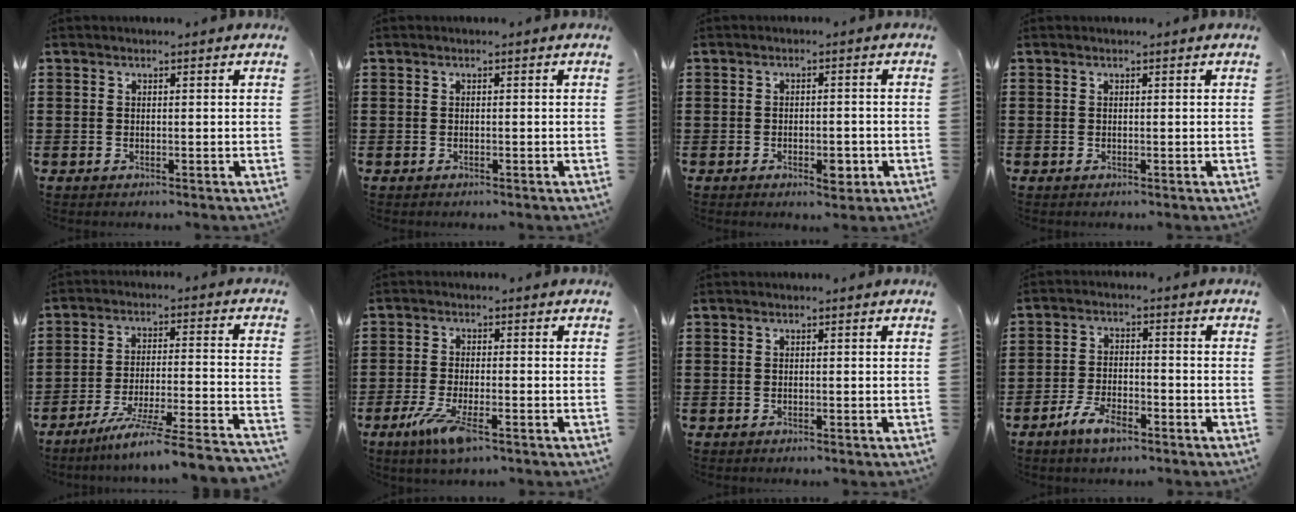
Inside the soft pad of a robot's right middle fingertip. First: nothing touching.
{"total": 0.0}
{"total": 3.0, "force": [-1.6, 1.3, 2.2], "torque": [-0.028, -0.002, -0.029]}
{"total": 0.0}
{"total": 8.3, "force": [-7.1, -0.9, 4.3], "torque": [-0.074, -0.015, -0.140]}
{"total": 5.7, "force": [-2.8, 1.2, 4.8], "torque": [-0.101, -0.013, -0.052]}
{"total": 0.0}
{"total": 5.4, "force": [-3.7, 1.8, 3.5], "torque": [-0.075, 0.004, -0.072]}